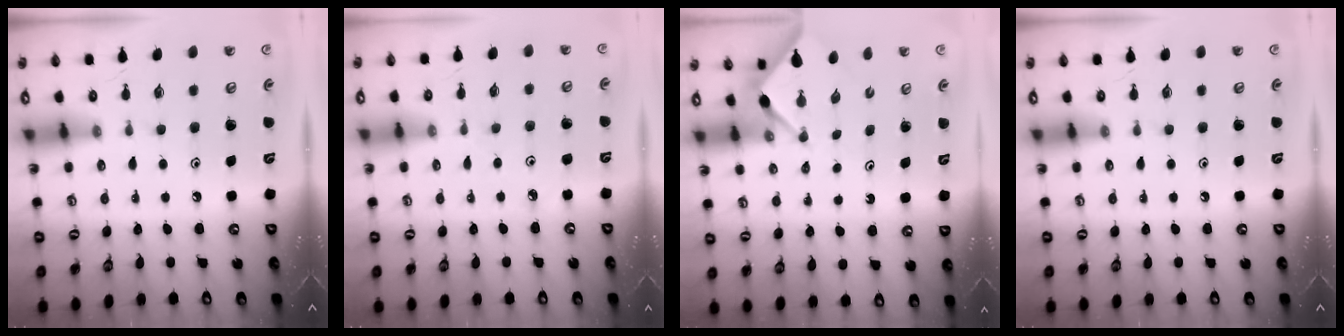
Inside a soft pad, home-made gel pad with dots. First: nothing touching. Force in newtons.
{"total": 2.3, "press": 2.3, "slide": 0.2}
{"total": 3.0, "press": 2.9, "slide": 0.4}
{"total": 0.0}